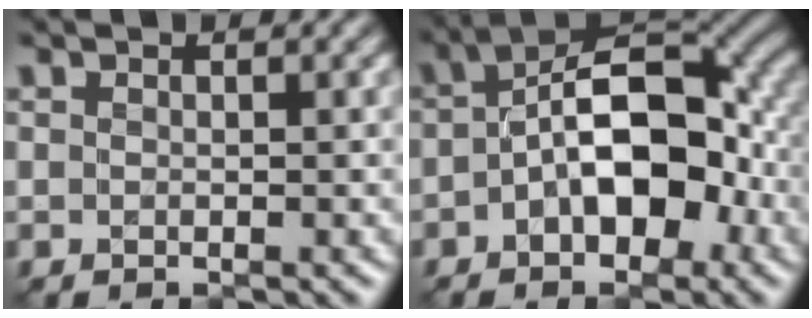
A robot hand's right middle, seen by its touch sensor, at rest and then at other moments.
{"total": 9.6, "force": [-0.9, 5.1, 8.1], "torque": [-0.120, 0.017, -0.028]}